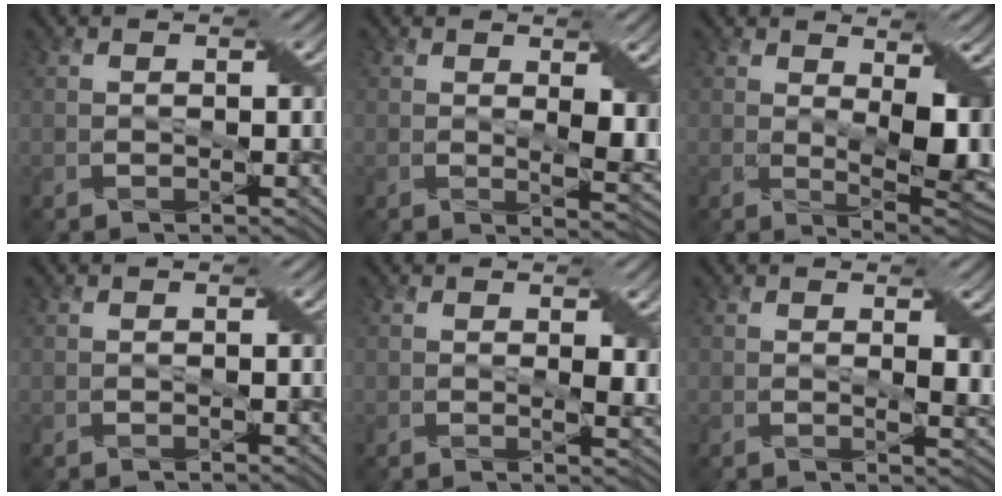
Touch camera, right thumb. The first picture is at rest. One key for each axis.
{"total": 5.1, "fx": 1.1, "fy": 2.2, "fz": 4.5, "tx": -0.077, "ty": -0.011, "tz": 0.026}
{"total": 10.6, "fx": 1.8, "fy": 4.4, "fz": 9.5, "tx": -0.144, "ty": -0.005, "tz": 0.042}
{"total": 0.0}
{"total": 2.6, "fx": 0.8, "fy": 1.0, "fz": 2.3, "tx": -0.040, "ty": -0.005, "tz": 0.017}
{"total": 3.4, "fx": 1.0, "fy": 1.2, "fz": 3.0, "tx": -0.048, "ty": -0.003, "tz": 0.020}